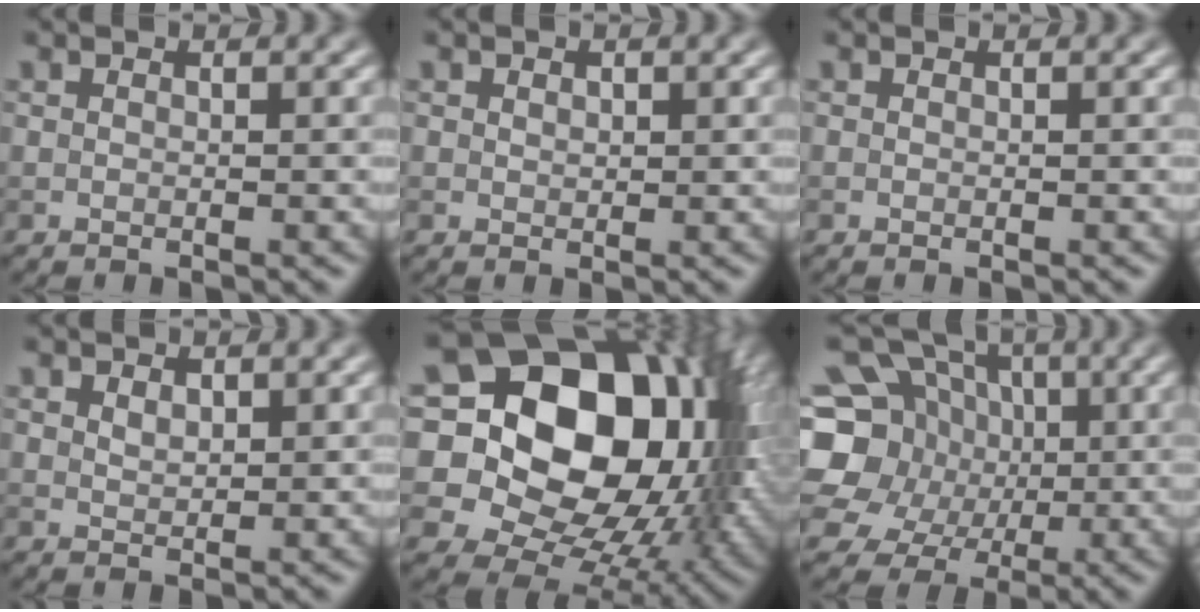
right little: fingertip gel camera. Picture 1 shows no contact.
{"total": 0.7, "force": [0.4, 0.5, 0.3], "torque": [-0.006, -0.002, 0.008]}
{"total": 0.0}
{"total": 1.2, "force": [0.8, 0.7, 0.6], "torque": [-0.011, -0.001, 0.017]}
{"total": 21.0, "force": [3.8, 15.6, 13.6], "torque": [-0.219, 0.025, 0.067]}
{"total": 11.0, "force": [0.6, 9.8, 4.9], "torque": [-0.122, 0.005, -0.015]}